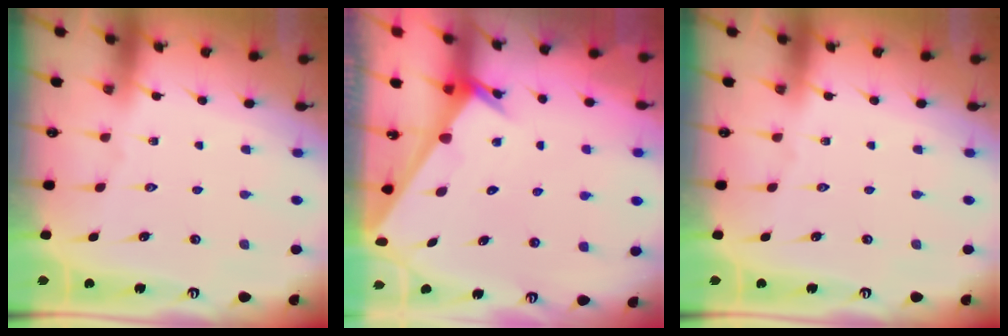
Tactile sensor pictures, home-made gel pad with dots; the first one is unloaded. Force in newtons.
{"total": 1.9, "press": 1.9, "slide": 0.1}
{"total": 0.0}